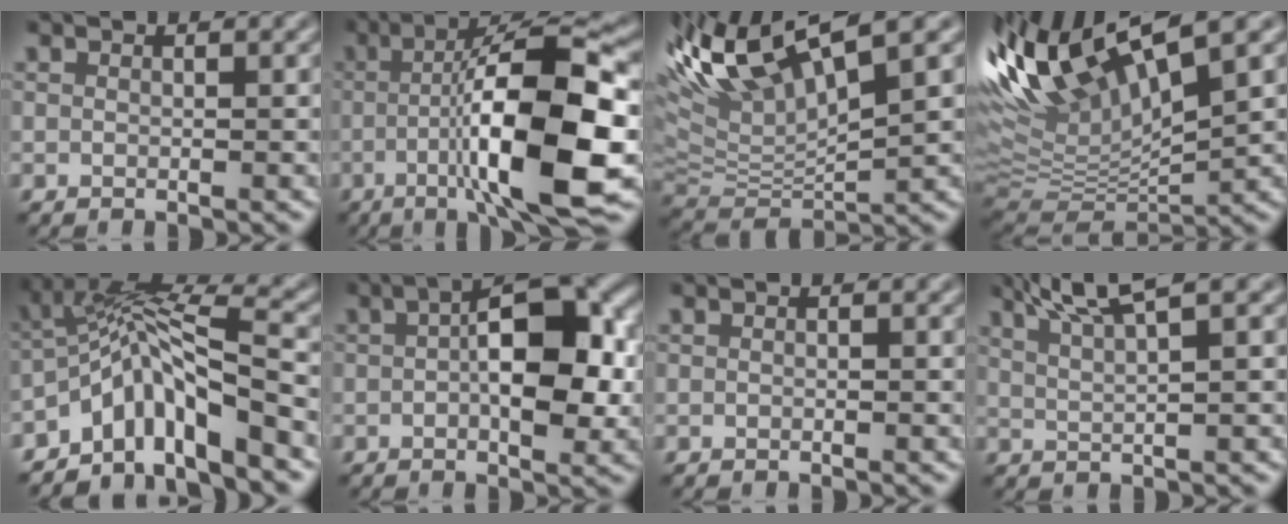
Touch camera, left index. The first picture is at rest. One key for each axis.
{"total": 12.8, "fx": -2.8, "fy": 2.4, "fz": 12.2, "tx": -0.191, "ty": 0.011, "tz": -0.051}
{"total": 9.8, "fx": 5.2, "fy": 3.1, "fz": 7.7, "tx": -0.165, "ty": 0.019, "tz": 0.095}
{"total": 13.2, "fx": 6.0, "fy": 4.0, "fz": 11.1, "tx": -0.225, "ty": 0.019, "tz": 0.110}
{"total": 7.3, "fx": -4.4, "fy": 2.0, "fz": 5.4, "tx": -0.088, "ty": 0.015, "tz": -0.087}
{"total": 9.5, "fx": 0.3, "fy": 4.1, "fz": 8.5, "tx": -0.121, "ty": 0.016, "tz": -0.001}
{"total": 0.0}
{"total": 4.7, "fx": 3.3, "fy": 0.7, "fz": 3.2, "tx": -0.052, "ty": 0.016, "tz": 0.053}